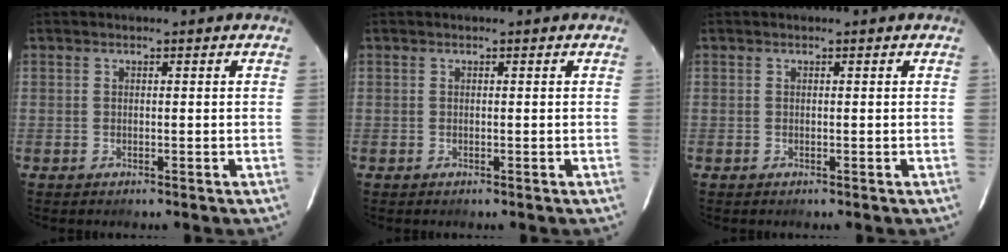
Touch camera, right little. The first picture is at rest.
{"total": 0.0}
{"total": 0.0}